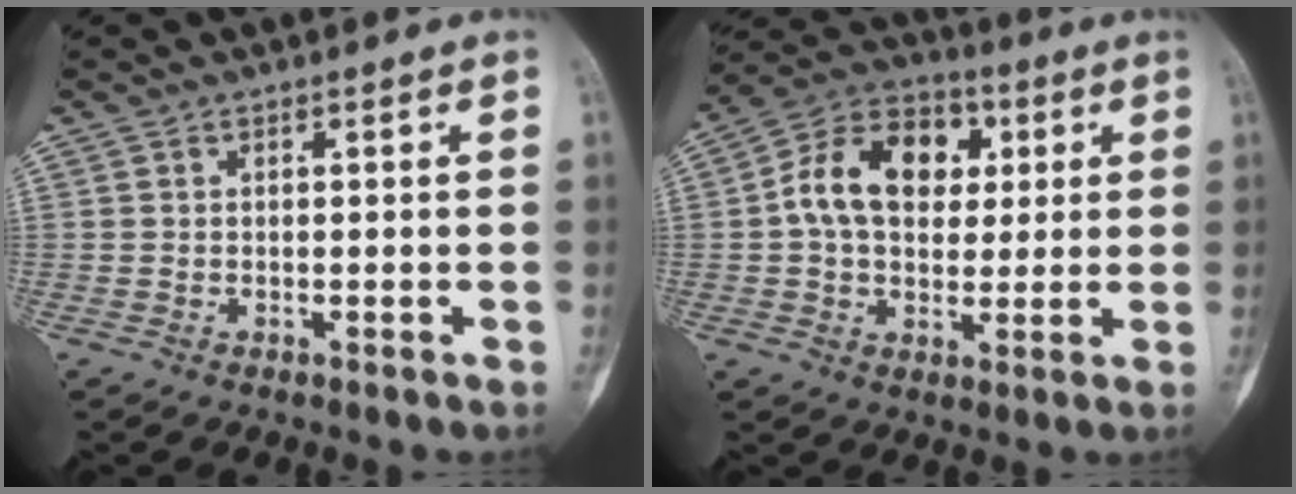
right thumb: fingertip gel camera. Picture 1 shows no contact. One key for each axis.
{"total": 14.9, "fx": 2.7, "fy": 10.6, "fz": 10.1, "tx": -0.140, "ty": 0.018, "tz": 0.034}